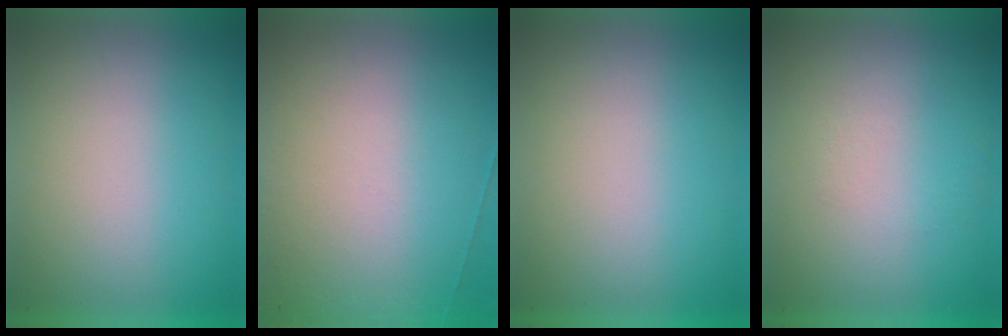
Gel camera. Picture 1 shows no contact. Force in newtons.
{"total": 5.7}
{"total": 0.0}
{"total": 1.2}